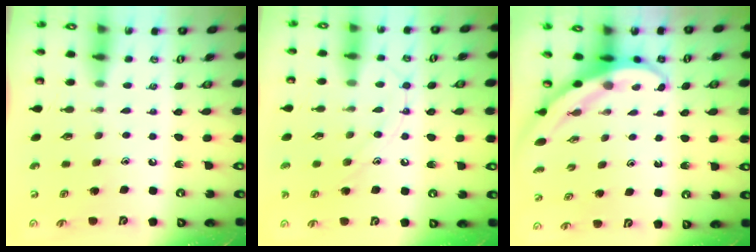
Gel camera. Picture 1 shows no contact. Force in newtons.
{"total": 9.9, "press": 9.9, "slide": 0.4}
{"total": 3.6, "press": 3.6, "slide": 0.3}